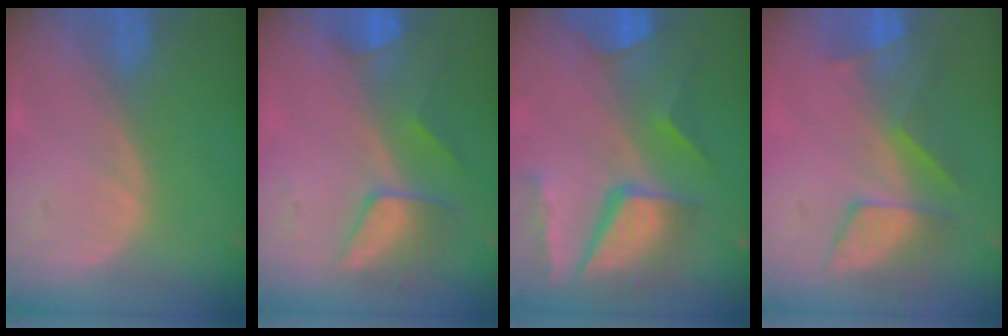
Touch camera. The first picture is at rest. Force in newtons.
{"total": 7.4, "press": 6.7, "slide": 3.3}
{"total": 11.2, "press": 9.2, "slide": 6.4}
{"total": 8.3, "press": 7.2, "slide": 4.1}